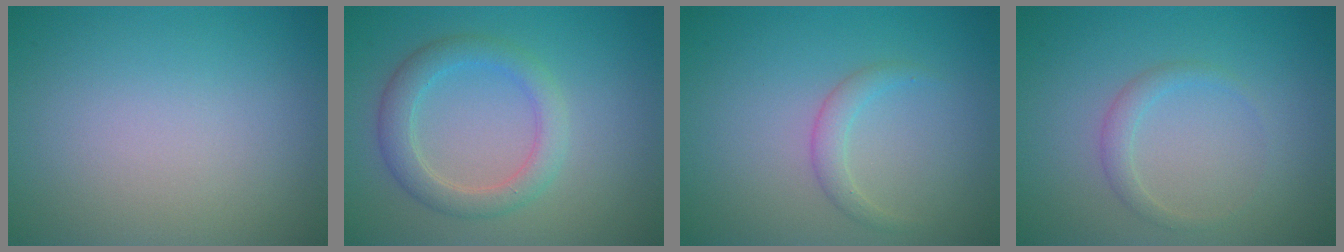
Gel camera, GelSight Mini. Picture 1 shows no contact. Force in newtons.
{"total": 3.3, "press": 3.3, "slide": 0.0}
{"total": 1.5, "press": 1.5, "slide": 0.1}
{"total": 1.4, "press": 1.4, "slide": 0.0}